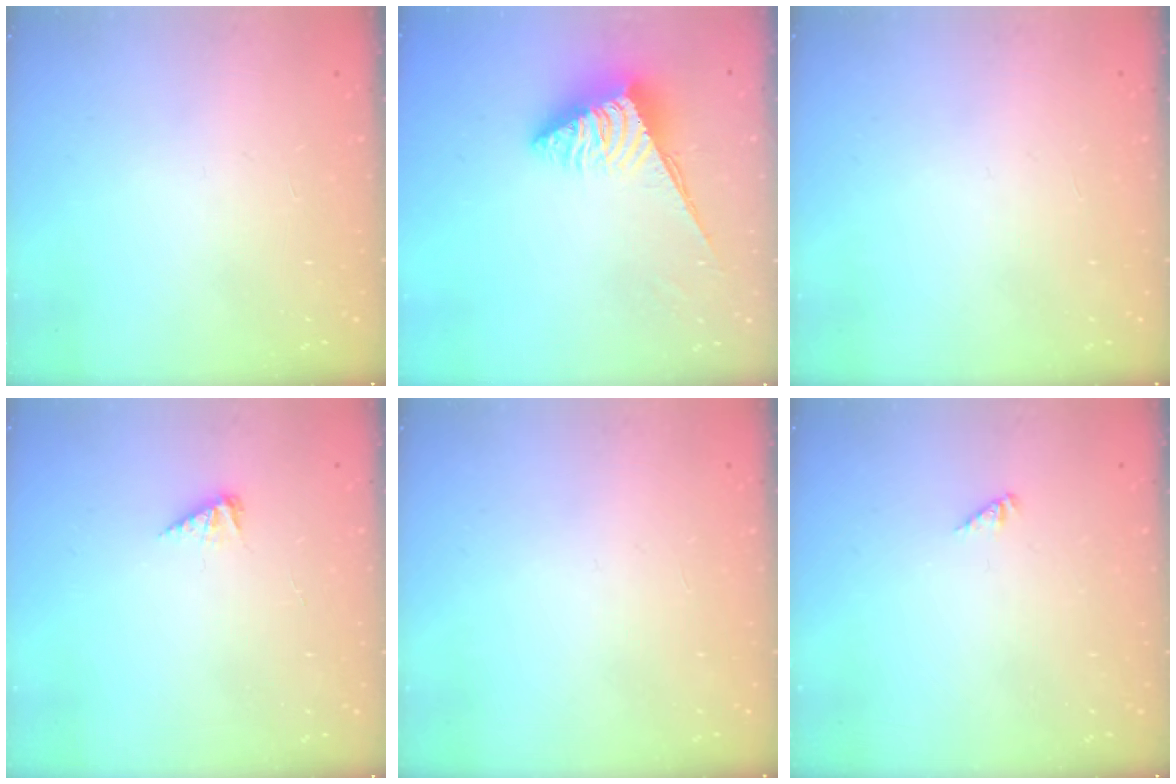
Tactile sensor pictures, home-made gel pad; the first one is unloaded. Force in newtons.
{"total": 5.7, "press": 5.7, "slide": 0.3}
{"total": 0.0}
{"total": 3.4, "press": 3.4, "slide": 0.5}
{"total": 0.0}
{"total": 0.0}